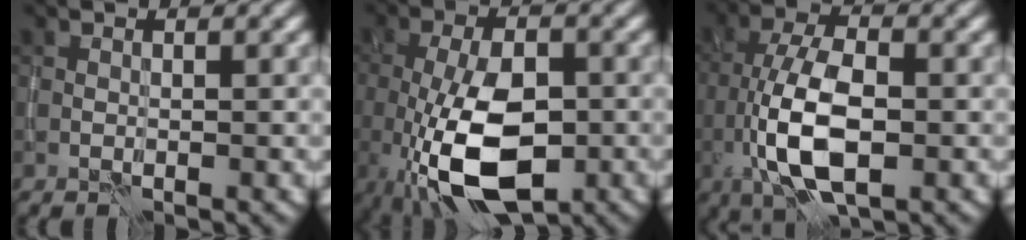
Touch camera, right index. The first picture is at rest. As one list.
[{"total": 9.8, "force": [-3.4, 4.3, 8.1], "torque": [-0.165, -0.008, -0.061]}, {"total": 8.6, "force": [-2.3, 3.8, 7.3], "torque": [-0.153, 0.001, -0.045]}]